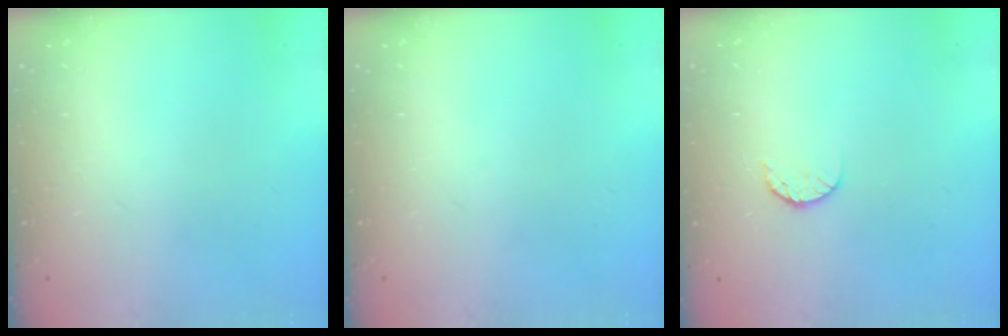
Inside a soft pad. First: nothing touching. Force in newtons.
{"total": 0.0}
{"total": 6.6, "press": 6.6, "slide": 0.7}